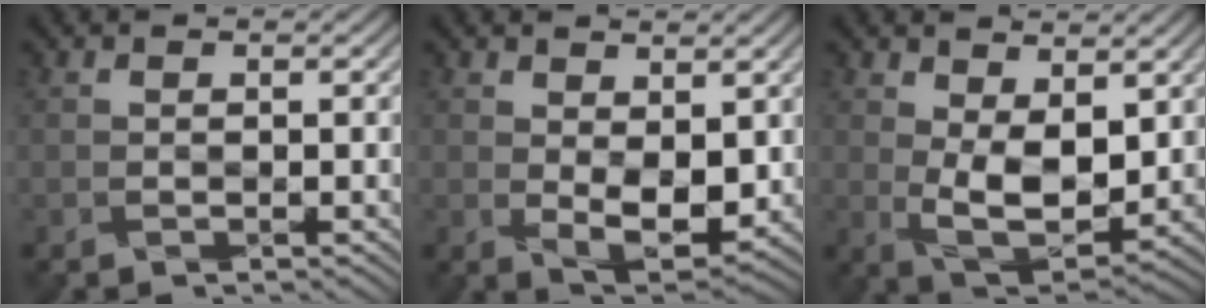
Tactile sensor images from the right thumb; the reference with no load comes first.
{"total": 4.3, "force": [0.9, 2.3, 3.5], "torque": [-0.073, -0.017, 0.030]}
{"total": 7.0, "force": [1.7, 3.7, 5.6], "torque": [-0.122, -0.014, 0.040]}